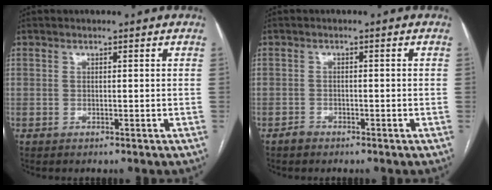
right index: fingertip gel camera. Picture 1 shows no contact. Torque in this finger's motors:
{"motor_torque": [-0.07, -0.12, -0.06, 0.00]}